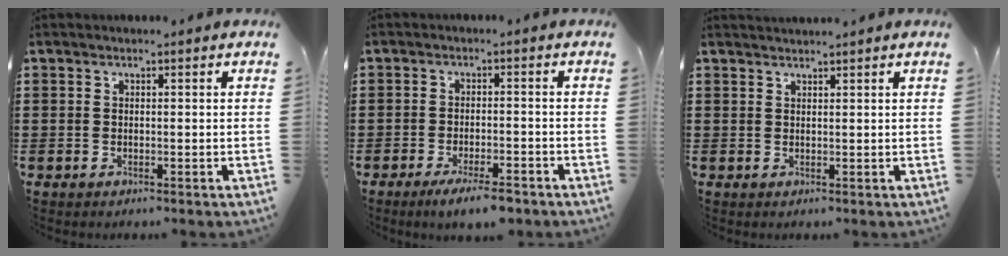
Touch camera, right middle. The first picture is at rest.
{"total": 4.1, "force": [-3.1, 0.6, 2.6], "torque": [-0.045, 0.000, -0.055]}
{"total": 1.2, "force": [1.2, -0.1, 0.1], "torque": [-0.002, -0.002, 0.023]}